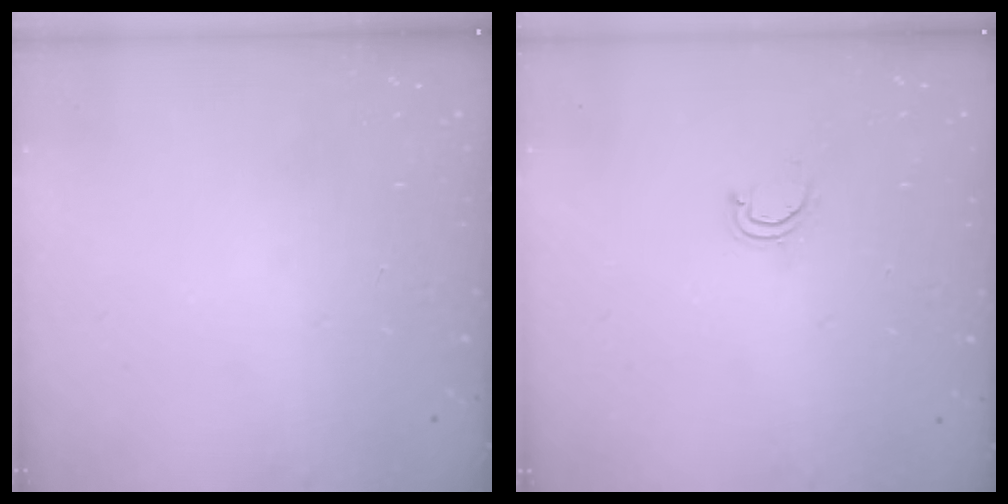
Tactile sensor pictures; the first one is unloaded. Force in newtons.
{"total": 3.1, "press": 3.1, "slide": 0.2}